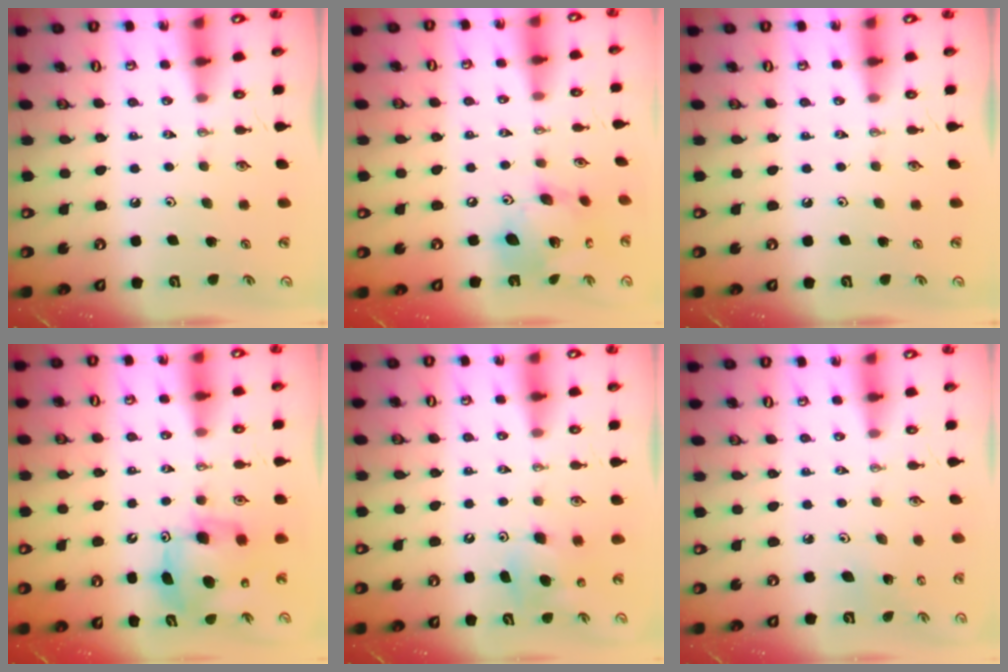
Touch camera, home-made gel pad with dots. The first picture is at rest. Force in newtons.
{"total": 15.5, "press": 15.4, "slide": 1.7}
{"total": 0.0}
{"total": 8.8, "press": 8.8, "slide": 0.4}
{"total": 6.8, "press": 6.7, "slide": 0.9}
{"total": 3.7, "press": 3.7, "slide": 0.4}